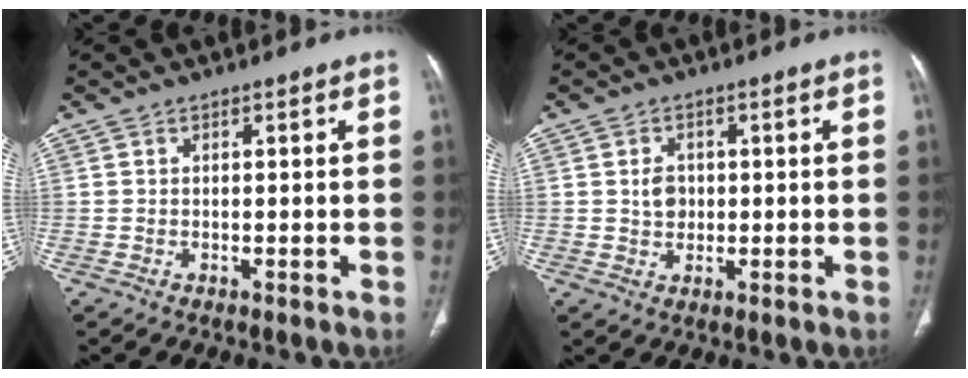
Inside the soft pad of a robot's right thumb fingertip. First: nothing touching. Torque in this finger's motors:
{"motor_torque": [-0.03, -0.03, 0.20, 0.18, 0.00]}